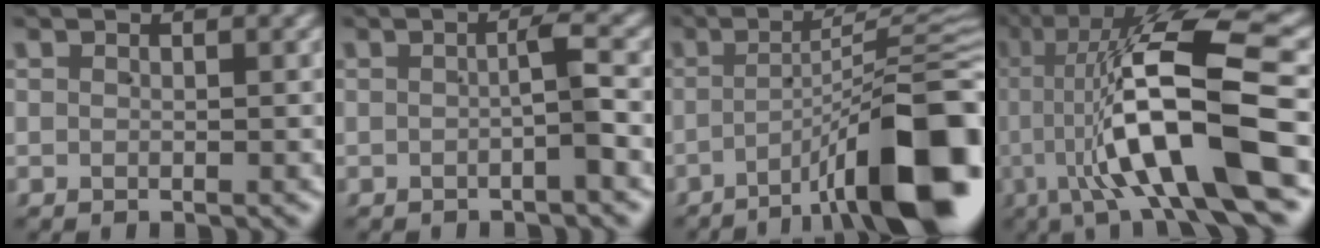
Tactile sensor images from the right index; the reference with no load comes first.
{"total": 1.7, "force": [-0.5, -0.2, 1.6], "torque": [-0.017, 0.006, -0.009]}
{"total": 12.1, "force": [-4.9, 3.4, 10.5], "torque": [-0.127, 0.006, -0.072]}
{"total": 13.5, "force": [0.7, 3.6, 13.0], "torque": [-0.211, 0.013, 0.009]}